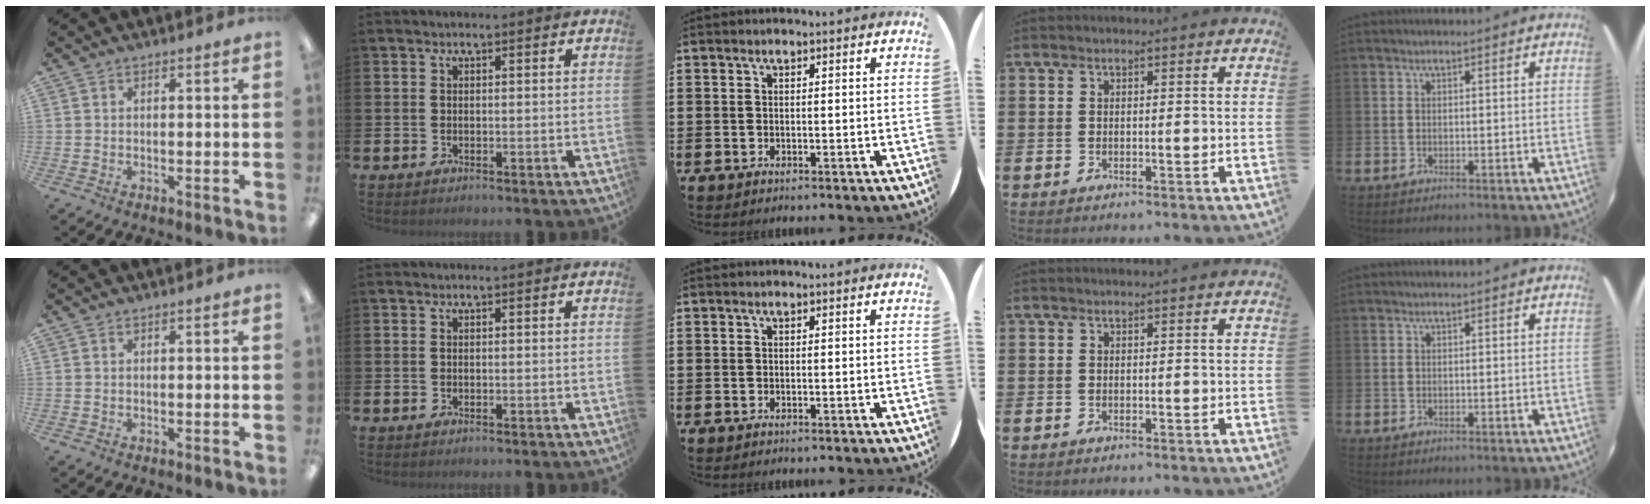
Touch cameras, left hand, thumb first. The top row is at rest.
{}